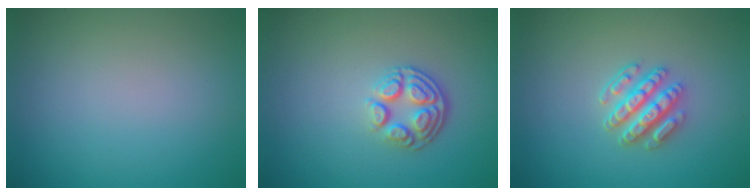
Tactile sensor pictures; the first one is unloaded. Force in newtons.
{"total": 3.7, "press": 2.7, "slide": 2.6}
{"total": 3.8, "press": 3.2, "slide": 2.0}